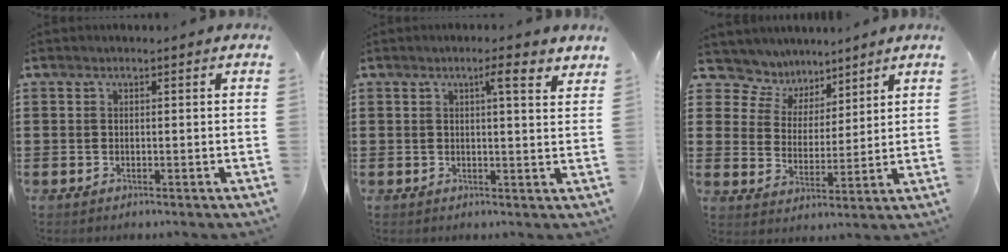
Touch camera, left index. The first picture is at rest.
{"total": 3.8, "force": [2.4, 0.3, 3.0], "torque": [-0.048, -0.005, 0.036]}
{"total": 5.8, "force": [4.9, 3.1, -0.6], "torque": [-0.032, -0.033, 0.088]}